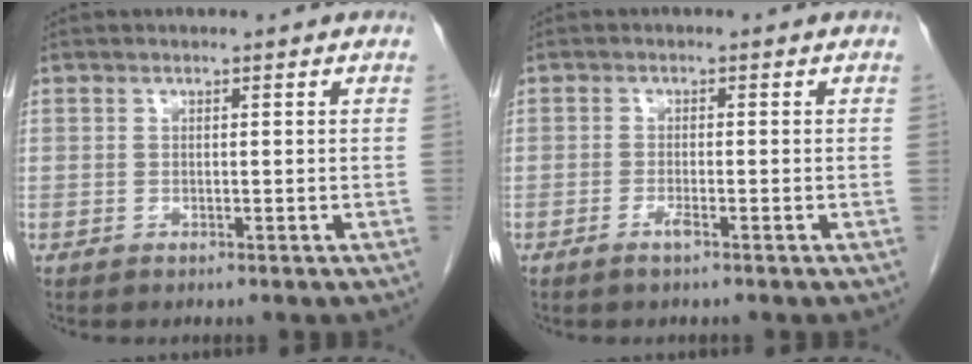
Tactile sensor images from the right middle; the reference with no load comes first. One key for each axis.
{"total": 1.5, "fx": -1.0, "fy": 0.0, "fz": 1.2, "tx": -0.027, "ty": -0.002, "tz": -0.021}